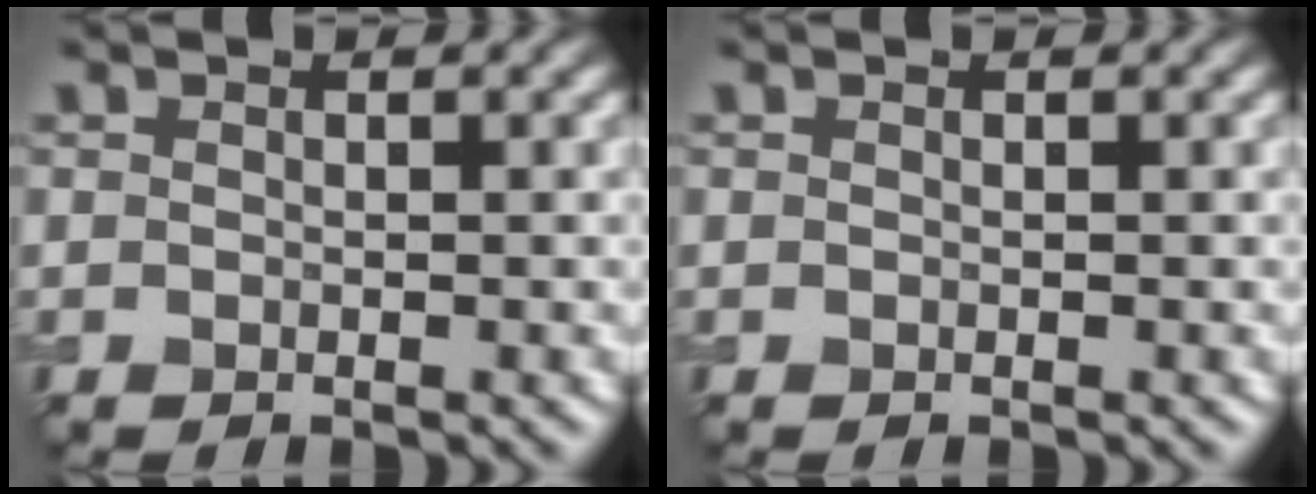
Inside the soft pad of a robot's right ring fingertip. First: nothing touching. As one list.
[{"total": 0.0}]